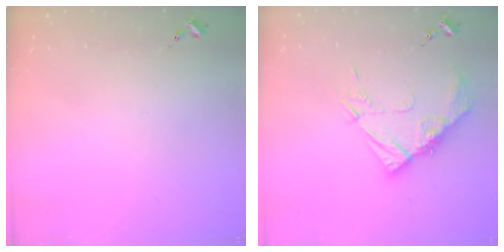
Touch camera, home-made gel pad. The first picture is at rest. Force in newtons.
{"total": 12.2, "press": 12.1, "slide": 0.9}